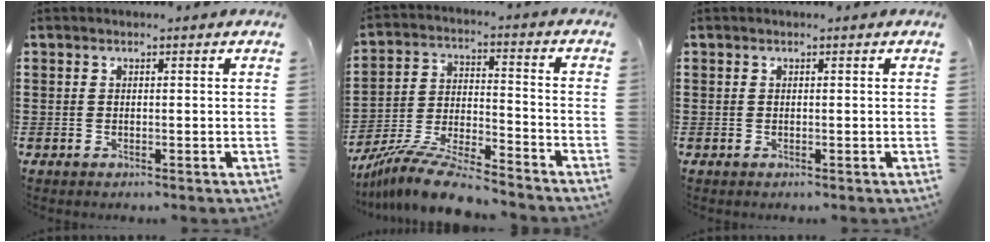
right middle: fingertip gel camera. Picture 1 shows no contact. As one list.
[{"total": 10.6, "force": [-9.7, 0.8, 4.0], "torque": [-0.079, 0.019, -0.191]}, {"total": 0.0}]